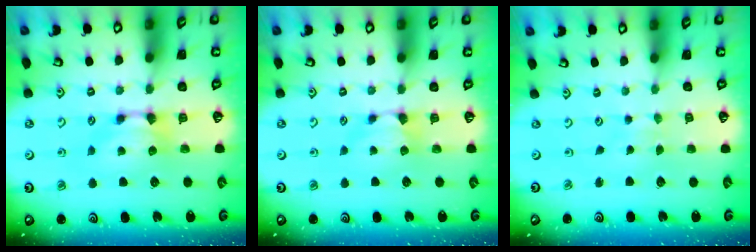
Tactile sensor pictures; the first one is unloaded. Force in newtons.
{"total": 0.8, "press": 0.7, "slide": 0.2}
{"total": 4.2, "press": 4.2, "slide": 0.1}